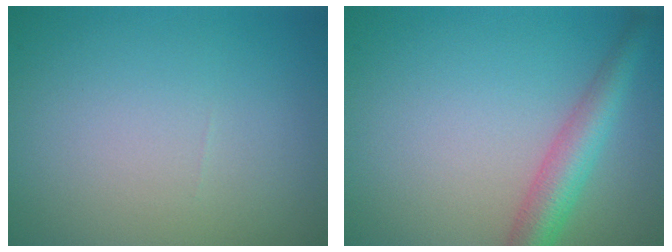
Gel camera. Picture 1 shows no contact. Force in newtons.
{"total": 3.9, "press": 3.9, "slide": 0.1}